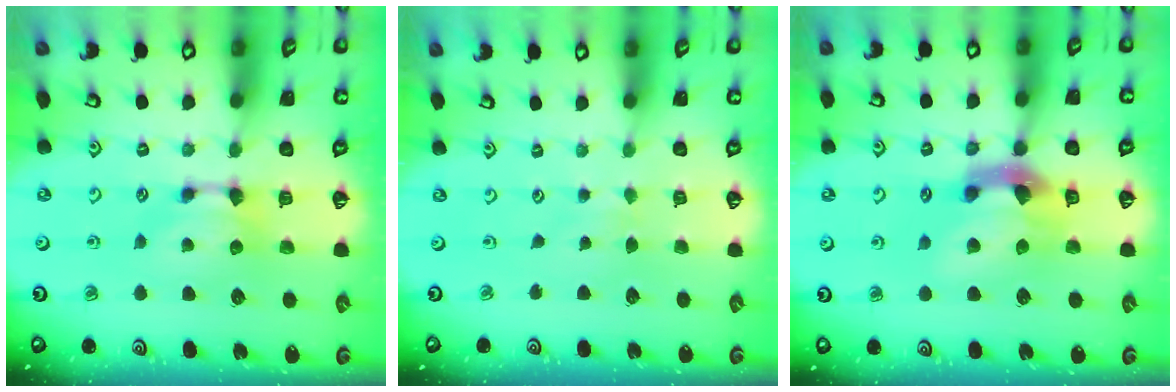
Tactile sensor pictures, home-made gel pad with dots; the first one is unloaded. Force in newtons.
{"total": 3.5, "press": 3.5, "slide": 0.4}
{"total": 6.1, "press": 5.8, "slide": 2.2}